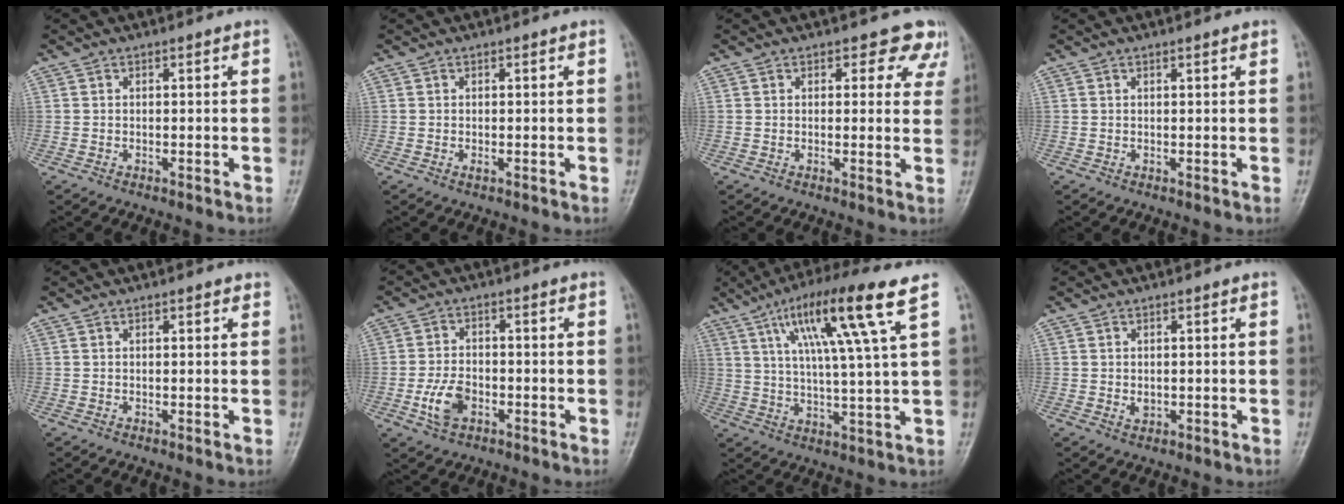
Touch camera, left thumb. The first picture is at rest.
{"total": 0.7, "force": [0.1, 0.4, 0.6], "torque": [-0.009, -0.002, 0.002]}
{"total": 6.1, "force": [4.6, 3.5, 1.8], "torque": [0.023, -0.021, 0.036]}
{"total": 0.7, "force": [0.5, 0.1, 0.4], "torque": [-0.008, -0.002, 0.008]}
{"total": 1.2, "force": [0.8, 0.5, 0.8], "torque": [-0.008, -0.002, 0.008]}
{"total": 6.1, "force": [-2.2, 3.9, 4.2], "torque": [-0.079, 0.009, -0.042]}
{"total": 15.8, "force": [7.3, 0.7, 14.0], "torque": [-0.245, -0.013, 0.123]}
{"total": 1.5, "force": [0.1, 1.1, 1.0], "torque": [-0.013, -0.002, 0.006]}